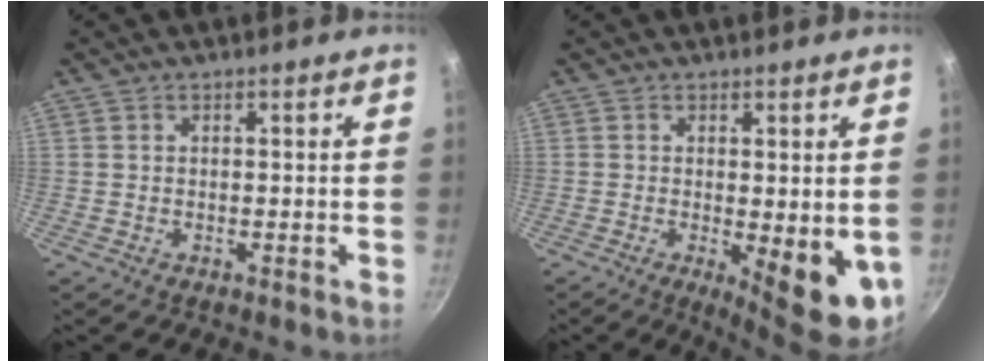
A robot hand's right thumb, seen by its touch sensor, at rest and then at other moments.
{"total": 9.4, "force": [-1.5, 3.0, 8.8], "torque": [-0.101, -0.009, -0.008]}